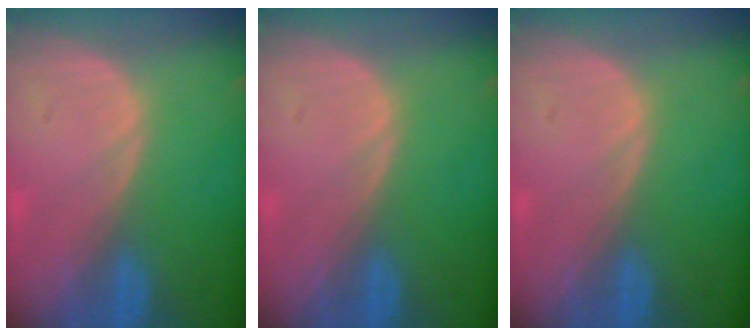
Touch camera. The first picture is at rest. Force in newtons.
{"total": 0.0}
{"total": 0.0}